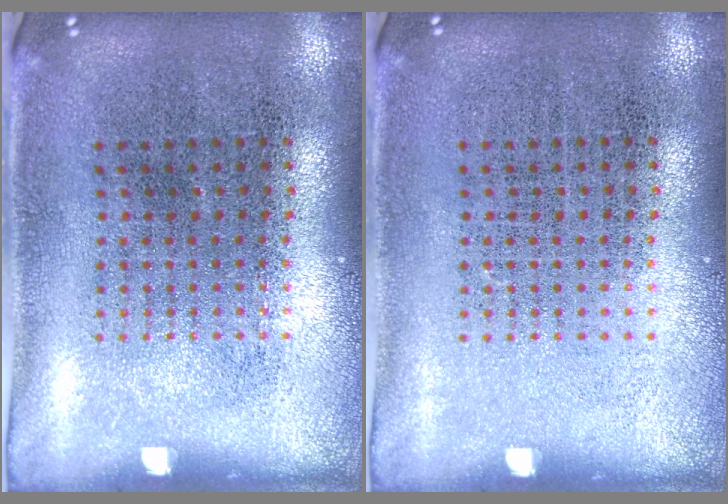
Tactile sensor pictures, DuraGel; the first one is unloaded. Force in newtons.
{"total": 0.0}